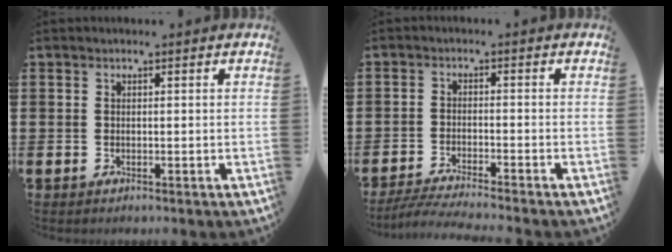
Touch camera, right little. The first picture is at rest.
{"total": 3.2, "force": [-2.9, -0.2, 1.3], "torque": [-0.026, -0.007, -0.057]}